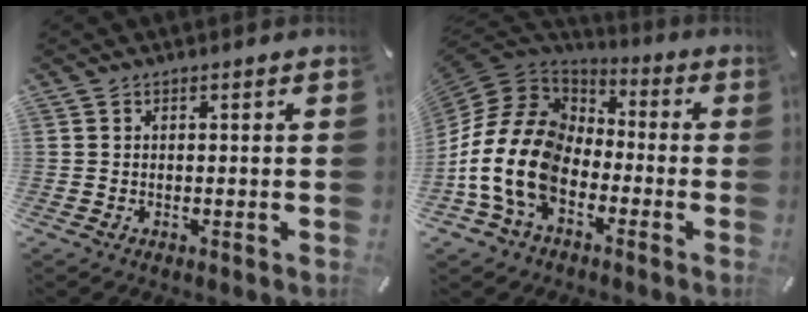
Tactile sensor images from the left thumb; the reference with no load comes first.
{"total": 16.3, "force": [-5.7, 12.3, 9.1], "torque": [-0.218, 0.020, -0.106]}